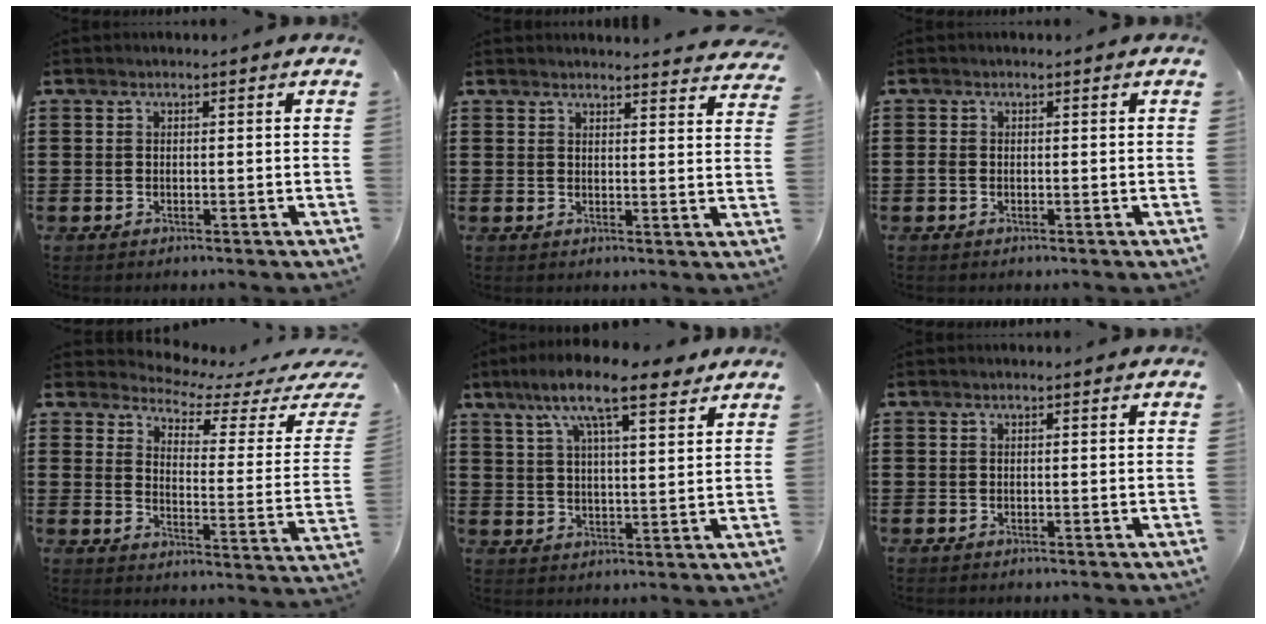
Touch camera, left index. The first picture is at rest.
{"total": 2.9, "force": [2.8, -0.2, 0.2], "torque": [-0.006, -0.016, 0.052]}
{"total": 0.9, "force": [-0.4, 0.5, 0.6], "torque": [-0.021, -0.003, -0.009]}
{"total": 3.5, "force": [3.2, 0.4, 1.2], "torque": [-0.039, -0.034, 0.046]}
{"total": 11.1, "force": [7.8, 2.7, 7.5], "torque": [-0.150, -0.010, 0.133]}
{"total": 0.0}